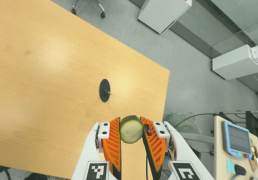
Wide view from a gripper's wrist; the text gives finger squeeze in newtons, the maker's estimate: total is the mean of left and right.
{"total": 7.8, "left": 7.5, "right": 8.1}